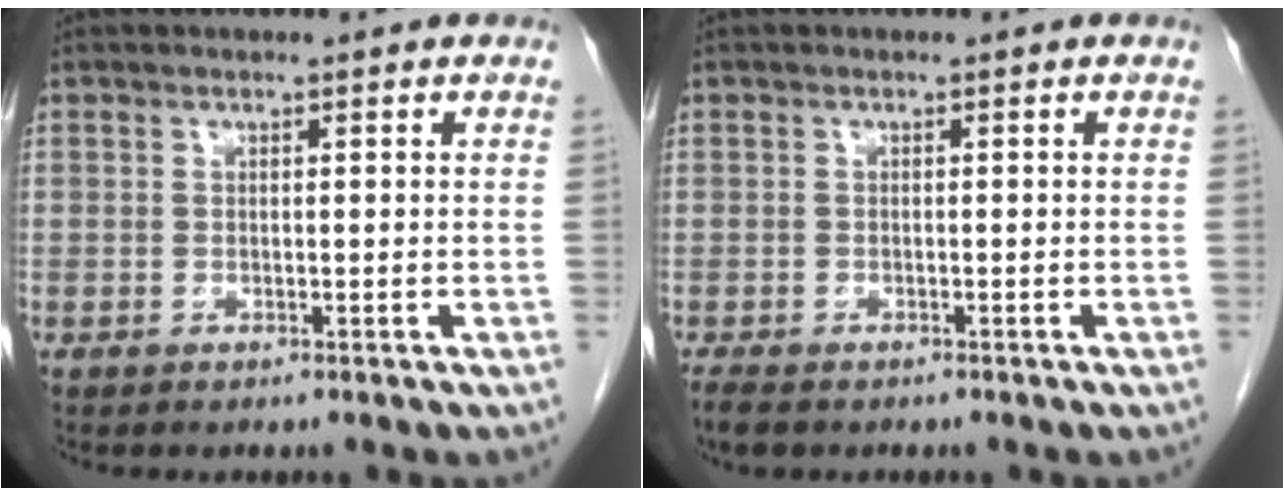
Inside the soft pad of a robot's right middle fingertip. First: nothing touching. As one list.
[{"total": 3.2, "force": [-2.5, 1.2, 1.5], "torque": [-0.032, -0.008, -0.037]}]